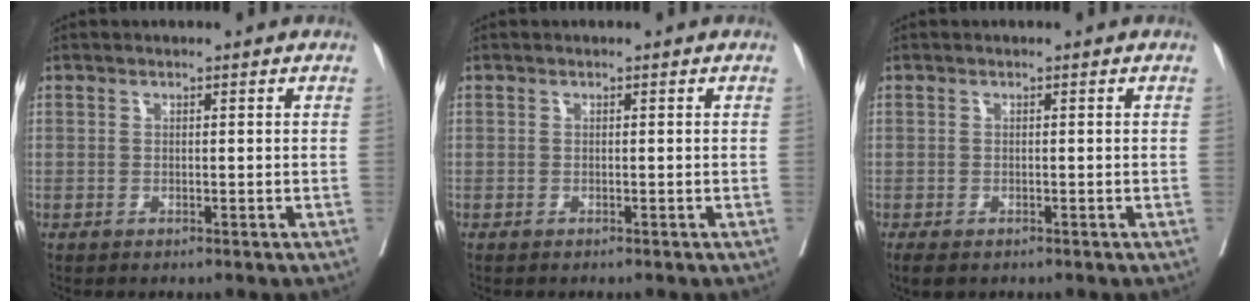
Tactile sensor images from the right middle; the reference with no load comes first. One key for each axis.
{"total": 0.8, "fx": -0.7, "fy": 0.1, "fz": 0.3, "tx": 0.000, "ty": 0.000, "tz": -0.010}
{"total": 3.1, "fx": -2.2, "fy": 1.3, "fz": 1.6, "tx": -0.028, "ty": -0.009, "tz": -0.031}